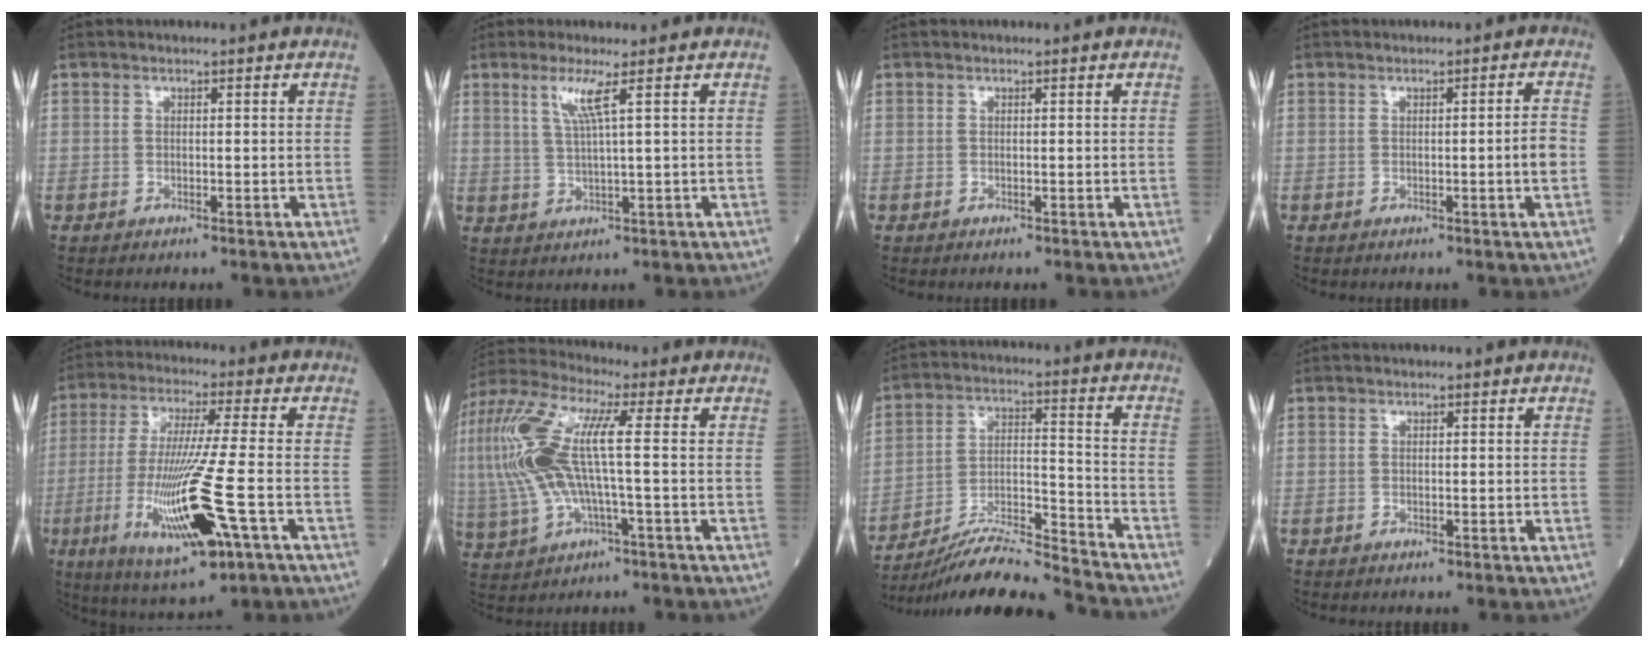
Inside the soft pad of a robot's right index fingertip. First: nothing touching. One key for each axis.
{"total": 4.1, "fx": 1.9, "fy": -0.8, "fz": 3.6, "tx": -0.078, "ty": -0.005, "tz": 0.042}
{"total": 0.0}
{"total": 2.3, "fx": -0.5, "fy": -0.5, "fz": 2.2, "tx": -0.030, "ty": -0.001, "tz": -0.008}
{"total": 16.3, "fx": -5.1, "fy": 0.8, "fz": 15.4, "tx": -0.318, "ty": -0.031, "tz": -0.086}
{"total": 15.6, "fx": 0.9, "fy": 3.5, "fz": 15.2, "tx": -0.352, "ty": 0.025, "tz": 0.015}
{"total": 13.9, "fx": -13.2, "fy": -1.1, "fz": 4.0, "tx": -0.068, "ty": 0.015, "tz": -0.239}
{"total": 0.0}